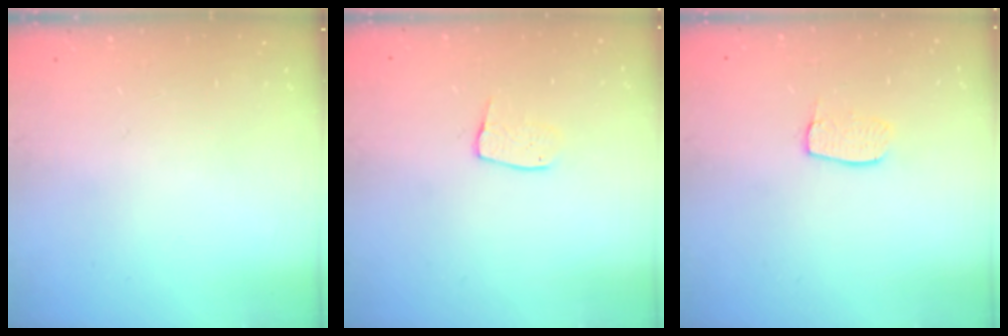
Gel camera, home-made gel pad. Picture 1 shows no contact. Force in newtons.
{"total": 6.1, "press": 6.1, "slide": 0.3}
{"total": 6.8, "press": 6.8, "slide": 0.4}